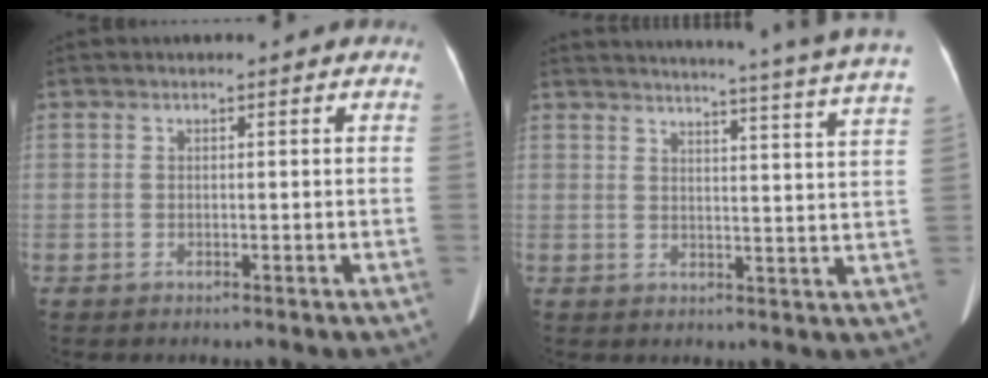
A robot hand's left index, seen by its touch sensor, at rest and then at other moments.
{"total": 23.2, "force": [21.3, -1.8, 9.0], "torque": [-0.133, -0.072, 0.246]}